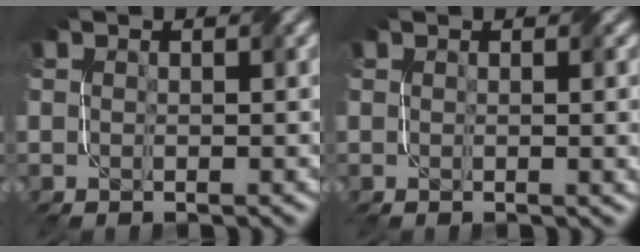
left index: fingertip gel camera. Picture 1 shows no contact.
{"total": 2.0, "force": [0.1, 0.5, 1.9], "torque": [-0.017, 0.004, 0.000]}